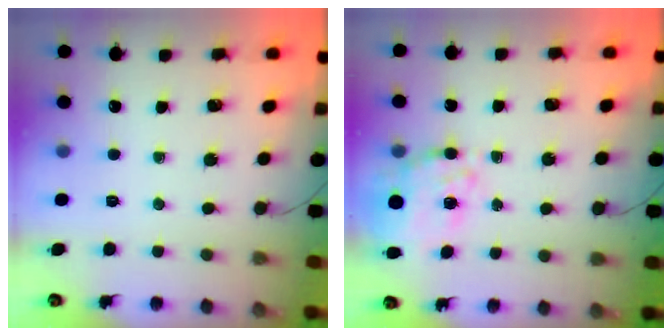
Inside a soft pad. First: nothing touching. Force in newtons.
{"total": 10.2, "press": 9.4, "slide": 3.9}